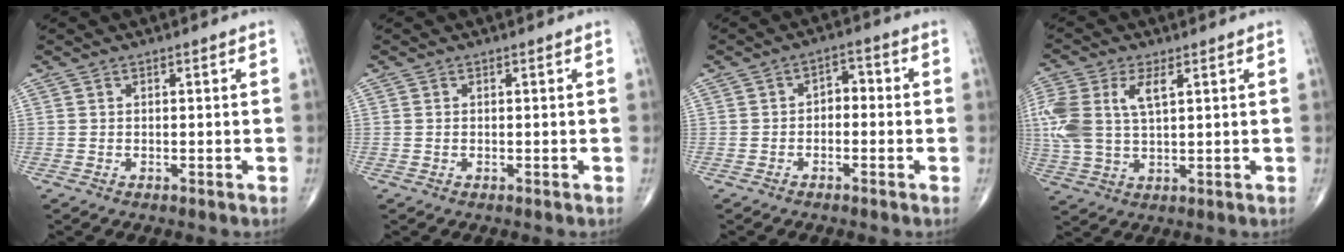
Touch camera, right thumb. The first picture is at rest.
{"total": 0.0}
{"total": 3.3, "force": [-0.7, 2.3, 2.3], "torque": [-0.021, 0.022, -0.022]}
{"total": 12.8, "force": [3.3, 6.7, 10.4], "torque": [-0.257, 0.012, 0.070]}